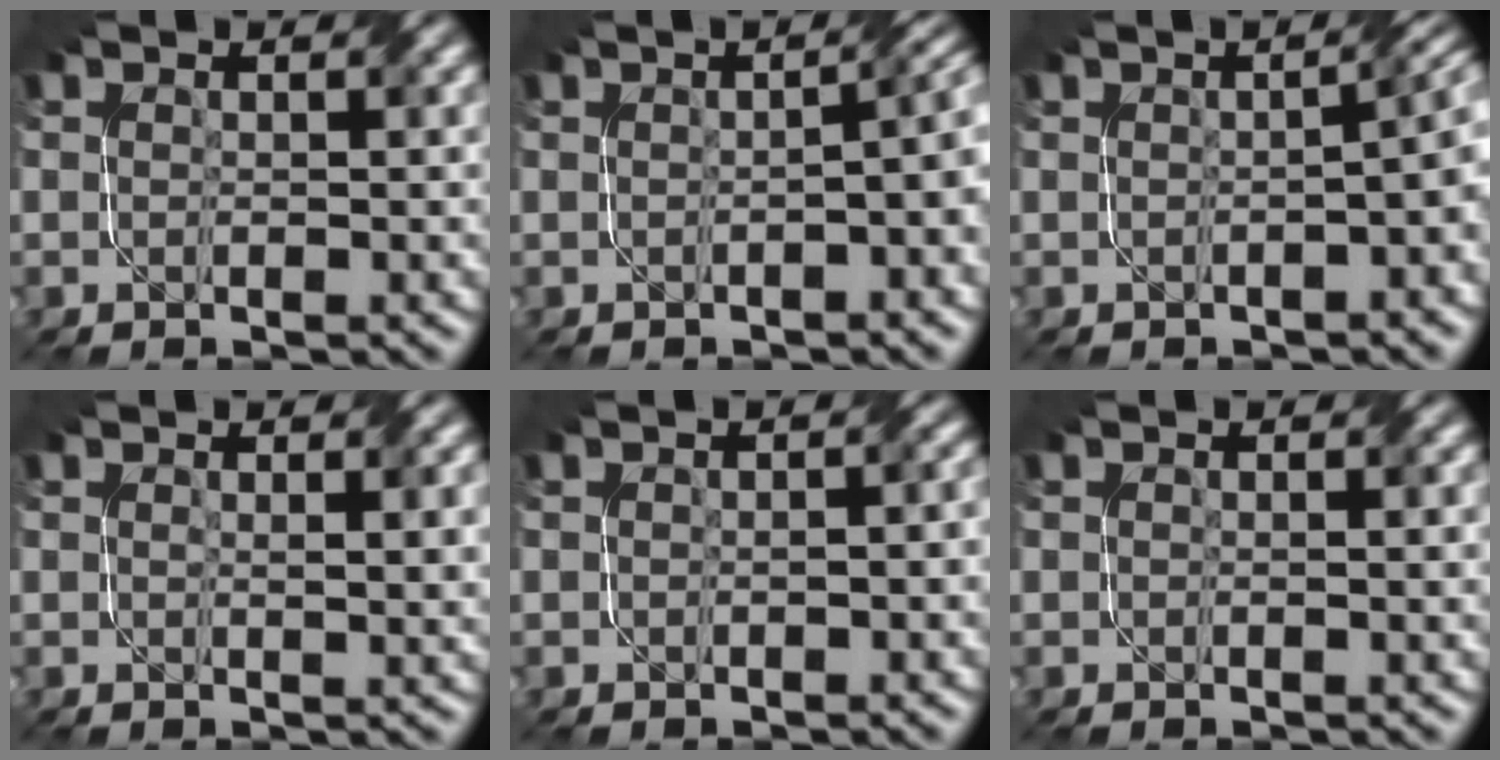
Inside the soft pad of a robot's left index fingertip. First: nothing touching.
{"total": 5.5, "force": [-0.1, 2.4, 5.0], "torque": [-0.028, 0.015, -0.010]}
{"total": 5.3, "force": [-0.4, 2.3, 4.8], "torque": [-0.024, 0.010, -0.007]}
{"total": 2.3, "force": [0.9, 0.6, 2.1], "torque": [-0.023, 0.002, 0.015]}
{"total": 2.2, "force": [0.3, 1.2, 1.9], "torque": [-0.019, 0.006, 0.004]}
{"total": 1.0, "force": [0.1, 0.2, 0.9], "torque": [-0.013, 0.002, 0.002]}